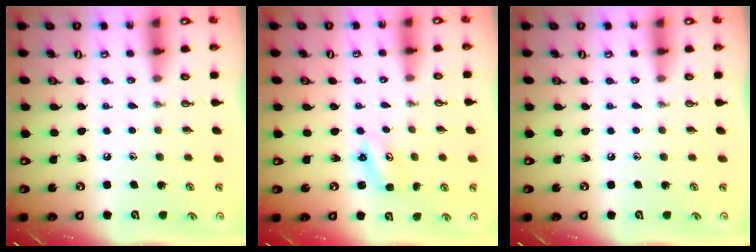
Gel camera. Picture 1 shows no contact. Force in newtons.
{"total": 2.9, "press": 2.9, "slide": 0.3}
{"total": 0.0}